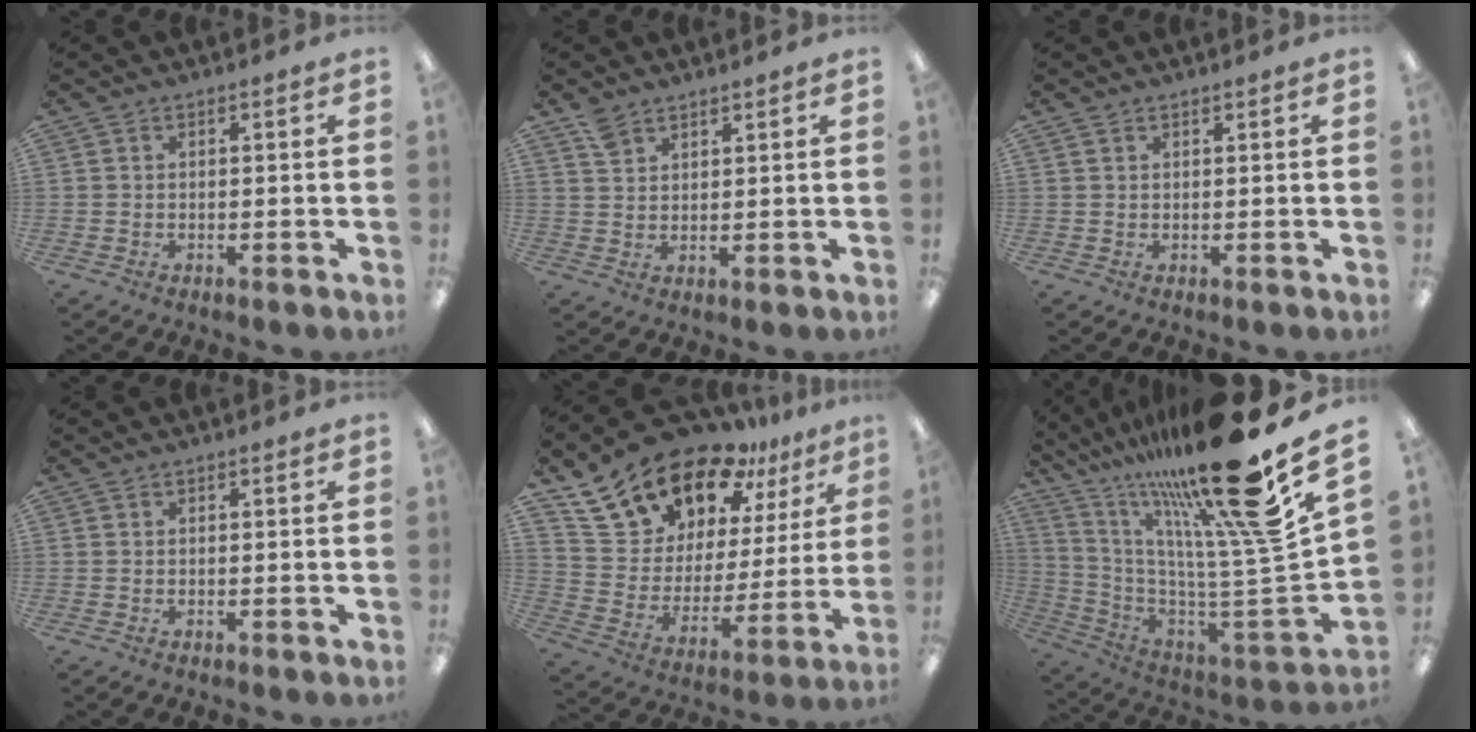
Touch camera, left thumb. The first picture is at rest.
{"total": 3.6, "force": [3.0, 1.6, 1.1], "torque": [-0.020, -0.010, 0.057]}
{"total": 0.7, "force": [0.6, 0.2, 0.3], "torque": [-0.008, 0.000, 0.011]}
{"total": 0.0}
{"total": 20.2, "force": [15.9, 10.4, 7.0], "torque": [-0.132, -0.112, 0.288]}
{"total": 26.1, "force": [18.6, 2.6, 18.1], "torque": [-0.260, -0.154, 0.293]}